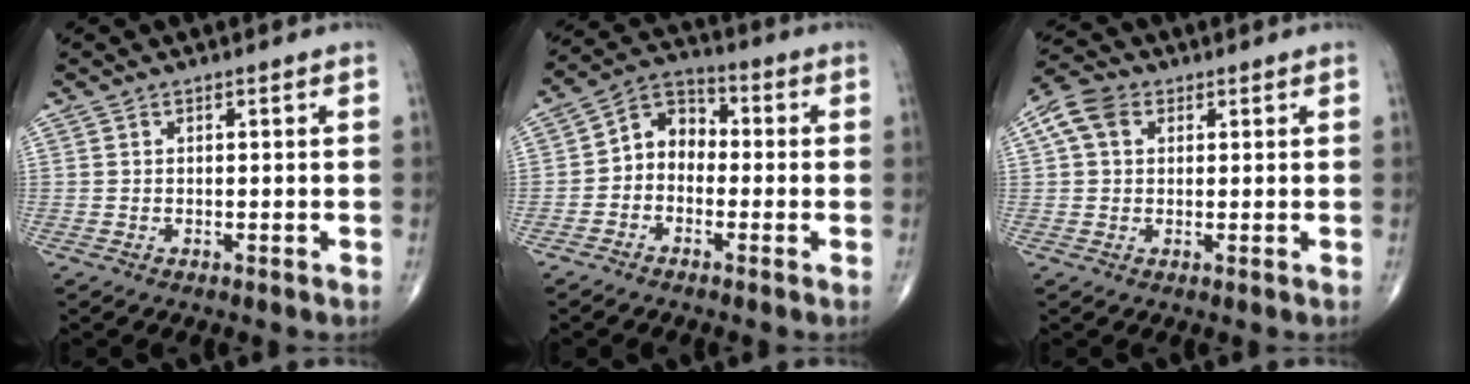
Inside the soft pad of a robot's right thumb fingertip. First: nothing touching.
{"total": 7.2, "force": [-1.3, 5.7, 4.3], "torque": [-0.044, 0.034, -0.044]}
{"total": 6.3, "force": [2.1, 4.6, 3.8], "torque": [-0.072, 0.017, 0.034]}